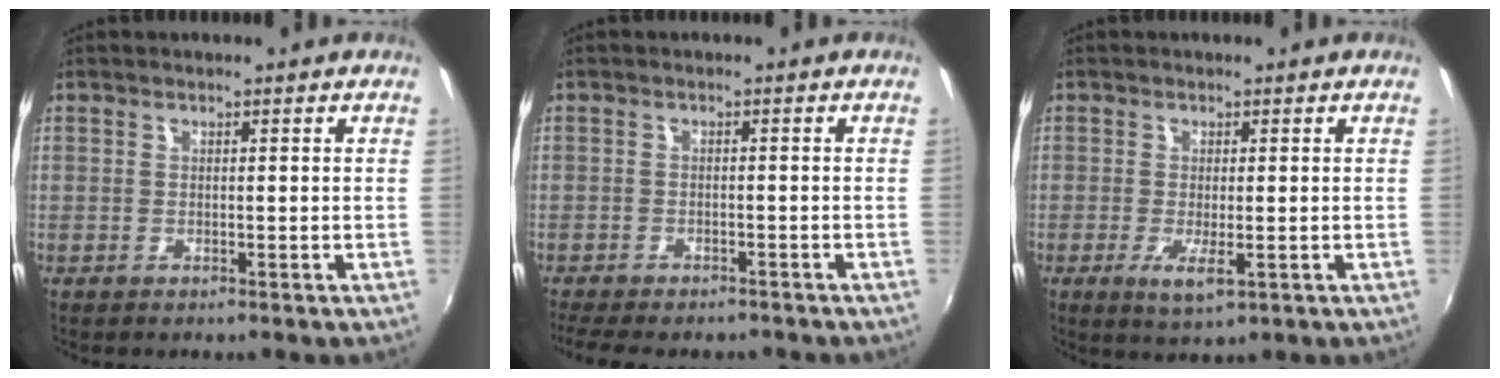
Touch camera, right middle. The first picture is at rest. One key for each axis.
{"total": 8.7, "fx": -7.4, "fy": 2.6, "fz": 3.9, "tx": -0.093, "ty": -0.025, "tz": -0.114}
{"total": 4.0, "fx": -1.2, "fy": 1.0, "fz": 3.7, "tx": -0.073, "ty": -0.016, "tz": -0.020}